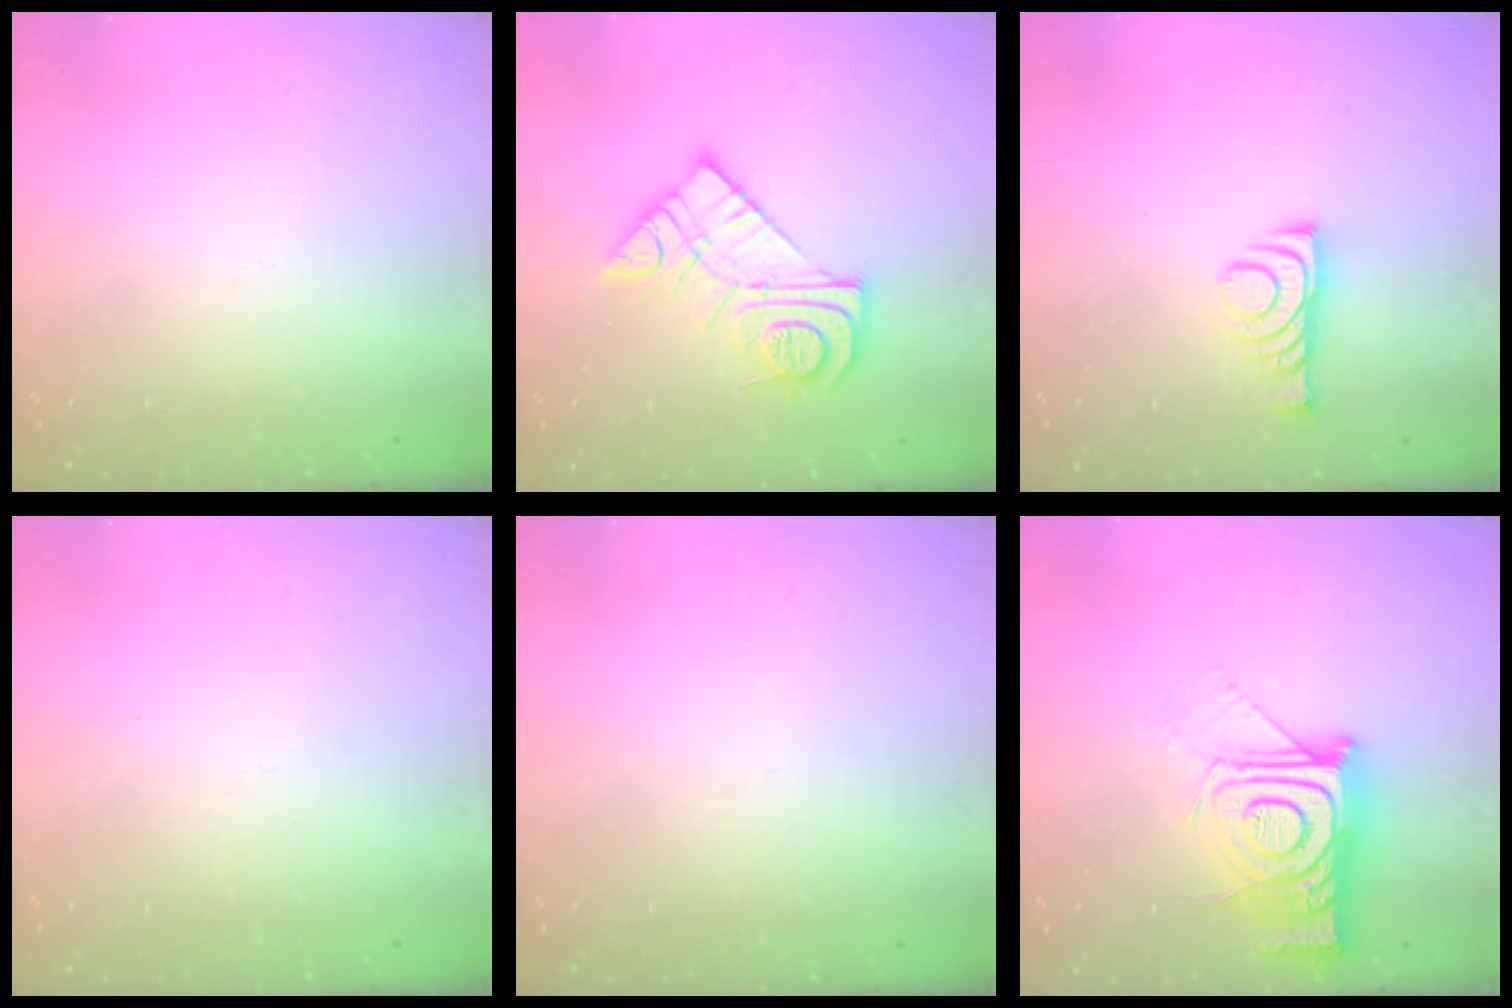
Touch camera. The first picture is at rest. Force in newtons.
{"total": 13.4, "press": 13.4, "slide": 1.1}
{"total": 8.2, "press": 8.1, "slide": 1.0}
{"total": 0.0}
{"total": 0.0}
{"total": 15.2, "press": 15.1, "slide": 1.1}